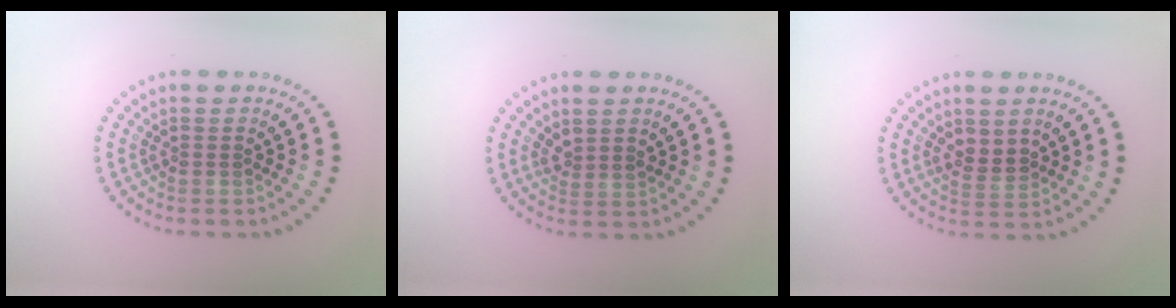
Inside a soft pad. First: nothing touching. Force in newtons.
{"total": 1.3, "press": 1.0, "slide": 0.8}
{"total": 2.0, "press": 1.9, "slide": 0.6}